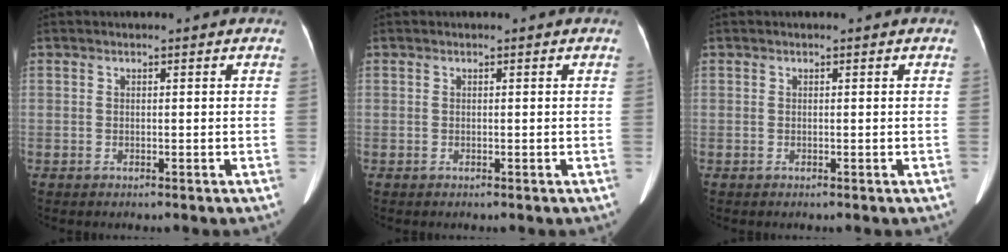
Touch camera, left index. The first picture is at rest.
{"total": 0.0}
{"total": 0.0}